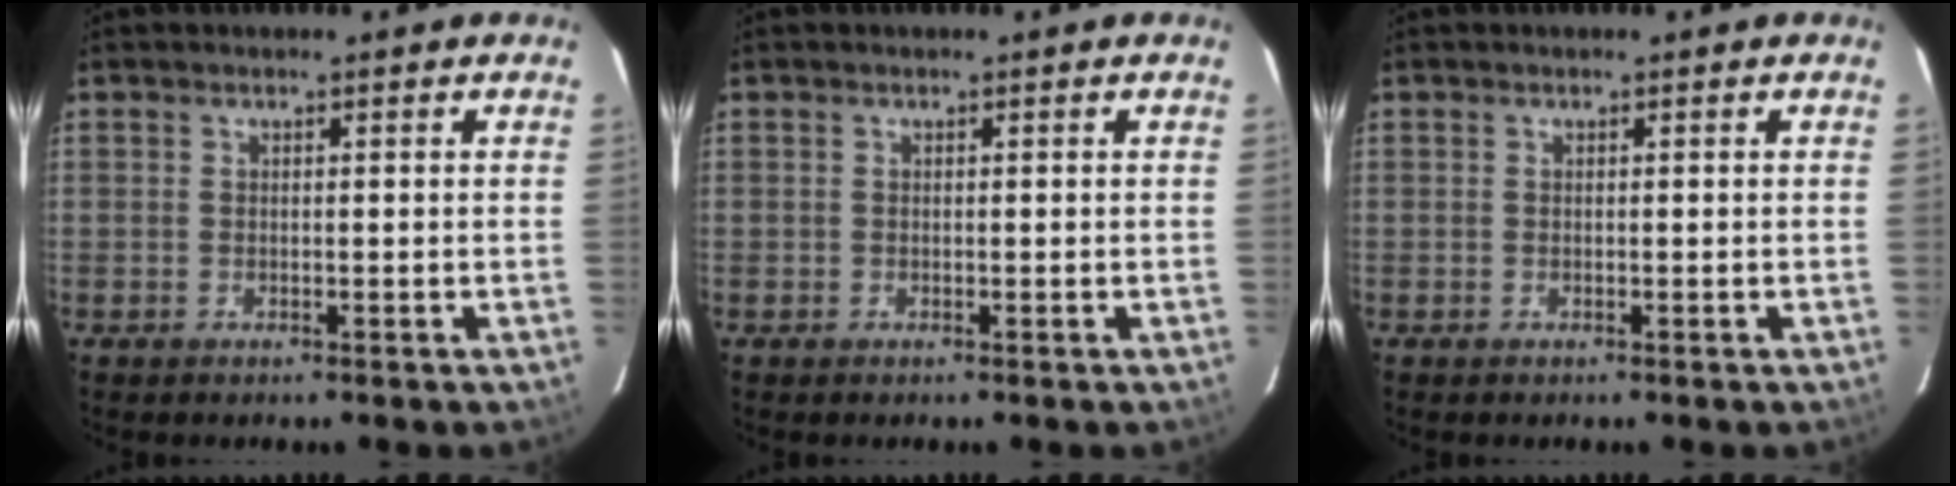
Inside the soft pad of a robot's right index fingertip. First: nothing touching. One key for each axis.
{"total": 0.0}
{"total": 0.0}